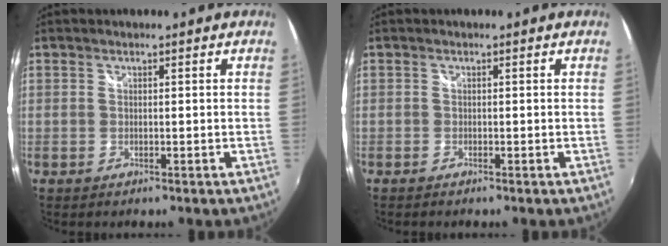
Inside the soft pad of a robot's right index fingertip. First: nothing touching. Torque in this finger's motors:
{"motor_torque": [-0.15, -0.10, 0.06, 0.02]}